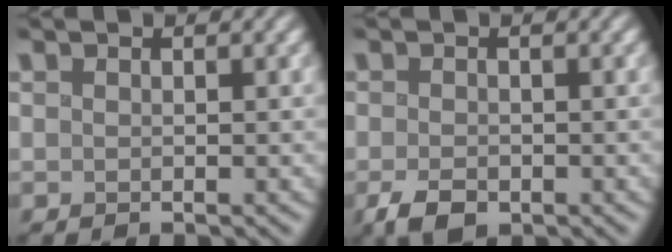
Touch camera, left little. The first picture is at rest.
{"total": 2.7, "force": [-1.4, 1.7, 1.6], "torque": [-0.031, -0.005, -0.028]}